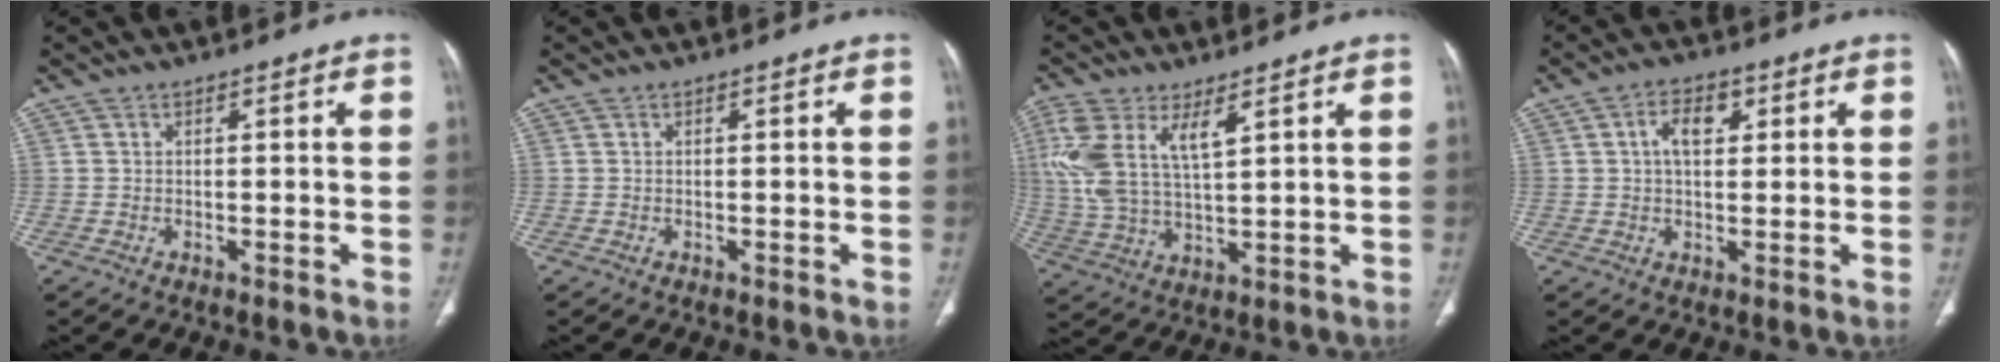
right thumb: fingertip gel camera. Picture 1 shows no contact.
{"total": 0.0}
{"total": 12.5, "force": [5.5, 5.3, 9.9], "torque": [-0.227, -0.010, 0.119]}
{"total": 5.5, "force": [1.7, 3.2, 4.1], "torque": [-0.060, 0.005, 0.026]}